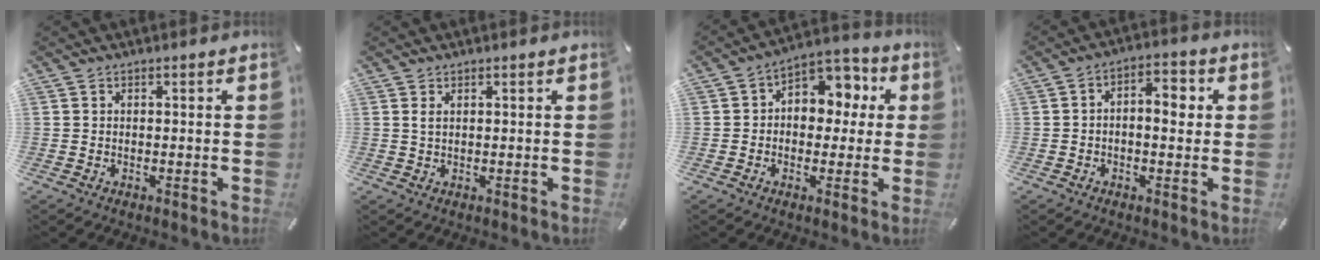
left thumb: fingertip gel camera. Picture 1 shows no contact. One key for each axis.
{"total": 1.4, "fx": 0.6, "fy": 0.4, "fz": 1.2, "tx": -0.025, "ty": 0.001, "tz": 0.009}
{"total": 7.7, "fx": 1.5, "fy": 6.6, "fz": 3.7, "tx": -0.053, "ty": -0.011, "tz": 0.024}
{"total": 6.4, "fx": -0.3, "fy": 3.8, "fz": 5.2, "tx": -0.072, "ty": 0.008, "tz": -0.013}